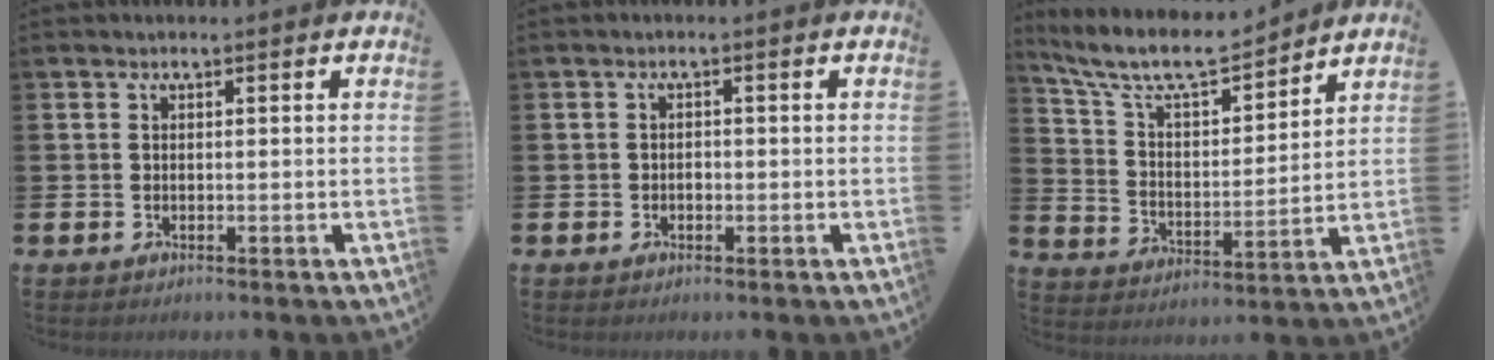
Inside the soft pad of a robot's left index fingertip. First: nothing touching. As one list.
[{"total": 0.9, "force": [-0.3, 0.8, 0.4], "torque": [-0.008, 0.003, -0.006]}, {"total": 8.9, "force": [8.1, 2.1, 3.1], "torque": [-0.102, -0.048, 0.143]}]